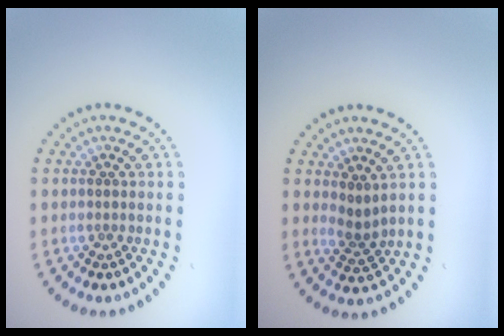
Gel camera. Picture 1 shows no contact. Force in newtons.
{"total": 1.9, "press": 1.2, "slide": 1.5}